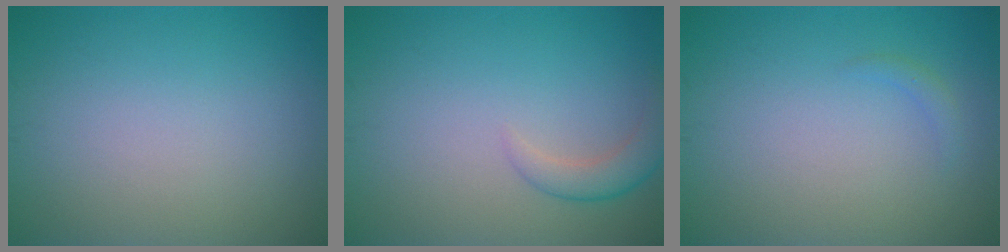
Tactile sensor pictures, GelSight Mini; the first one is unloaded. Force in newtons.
{"total": 2.6, "press": 2.6, "slide": 0.2}
{"total": 0.8, "press": 0.8, "slide": 0.1}